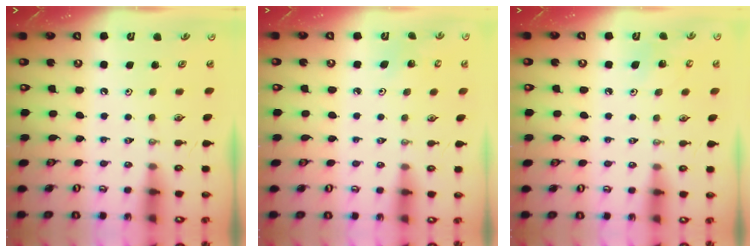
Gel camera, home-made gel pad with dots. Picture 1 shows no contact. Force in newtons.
{"total": 2.5, "press": 2.5, "slide": 0.2}
{"total": 5.4, "press": 5.4, "slide": 0.9}